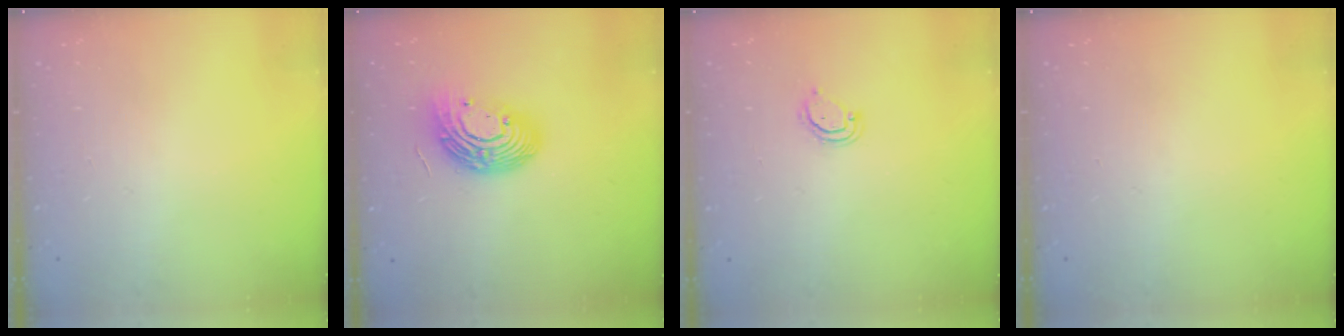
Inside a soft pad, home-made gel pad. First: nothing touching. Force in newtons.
{"total": 14.7, "press": 14.7, "slide": 1.0}
{"total": 4.0, "press": 4.0, "slide": 0.4}
{"total": 0.0}